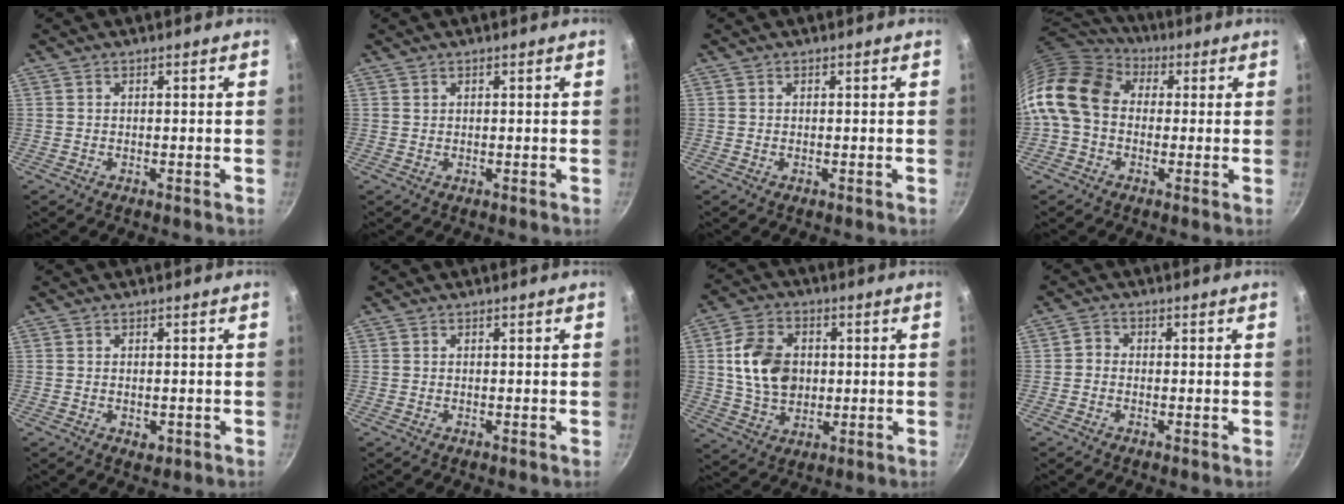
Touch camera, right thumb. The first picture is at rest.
{"total": 0.0}
{"total": 0.0}
{"total": 17.0, "force": [1.6, 13.1, 10.7], "torque": [-0.201, 0.033, 0.009]}
{"total": 2.0, "force": [-0.5, 1.3, 1.4], "torque": [-0.019, -0.004, -0.006]}
{"total": 0.0}
{"total": 12.0, "force": [1.3, 8.8, 8.1], "torque": [-0.125, 0.004, 0.023]}
{"total": 1.6, "force": [-0.8, 1.3, 0.6], "torque": [-0.010, 0.009, -0.020]}